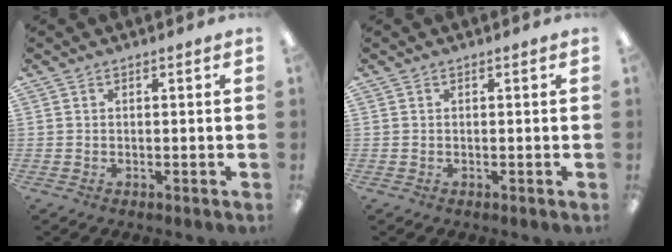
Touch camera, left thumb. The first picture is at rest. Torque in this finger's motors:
{"motor_torque": [0.00, 0.00, 0.12, -0.12, 0.00]}